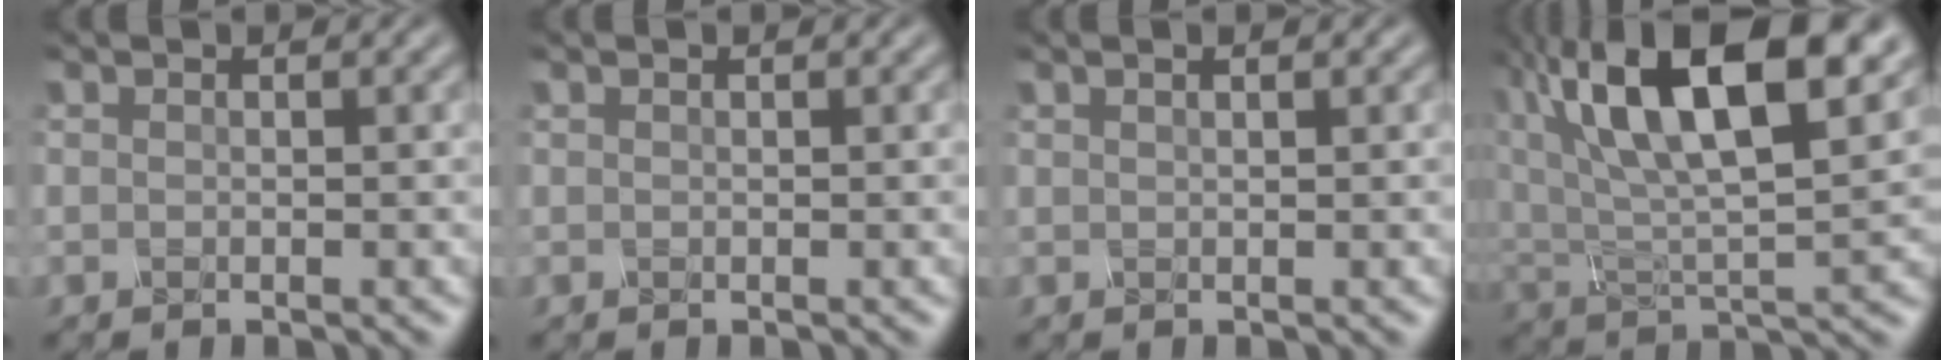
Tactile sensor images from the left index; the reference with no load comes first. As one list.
[{"total": 0.0}, {"total": 1.3, "force": [0.8, 0.4, 1.0], "torque": [-0.010, -0.004, 0.004]}, {"total": 15.3, "force": [6.7, 6.5, 12.1], "torque": [-0.217, 0.019, 0.109]}]